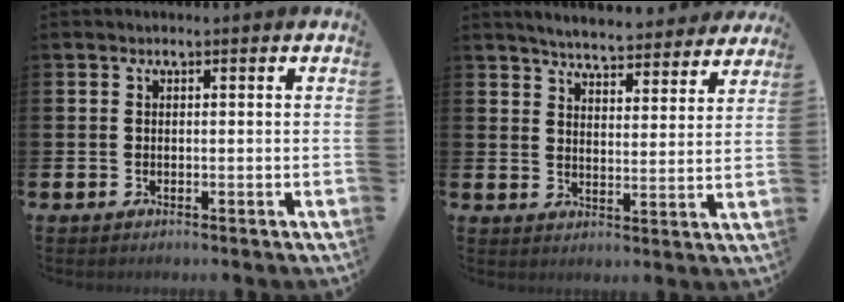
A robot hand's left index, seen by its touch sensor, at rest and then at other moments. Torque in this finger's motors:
{"motor_torque": [0.18, -0.62, 0.82, 0.15]}